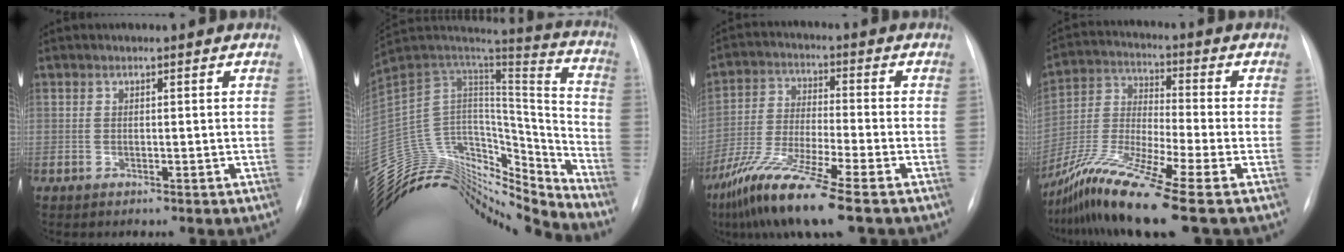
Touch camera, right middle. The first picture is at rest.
{"total": 27.6, "force": [-25.9, 6.4, 6.9], "torque": [-0.161, 0.053, -0.414]}
{"total": 12.1, "force": [-7.9, 0.0, 9.1], "torque": [-0.193, -0.039, -0.150]}
{"total": 14.5, "force": [-10.1, -1.1, 10.4], "torque": [-0.221, -0.032, -0.191]}